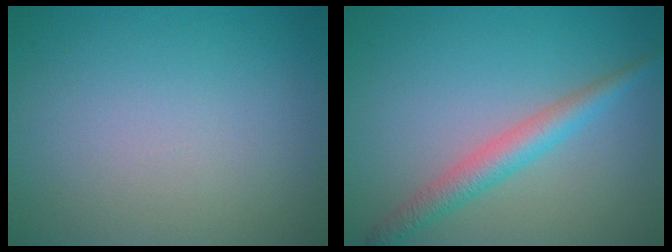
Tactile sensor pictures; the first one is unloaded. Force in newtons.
{"total": 3.2, "press": 3.2, "slide": 0.1}